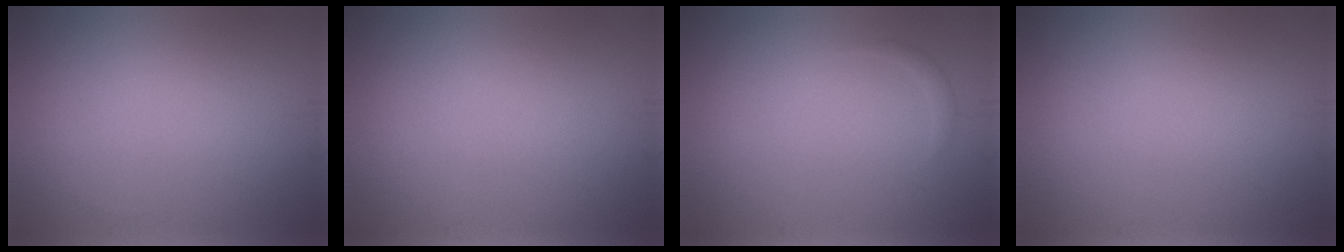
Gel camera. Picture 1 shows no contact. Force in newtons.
{"total": 0.0}
{"total": 0.6, "press": 0.6, "slide": 0.0}
{"total": 0.0}